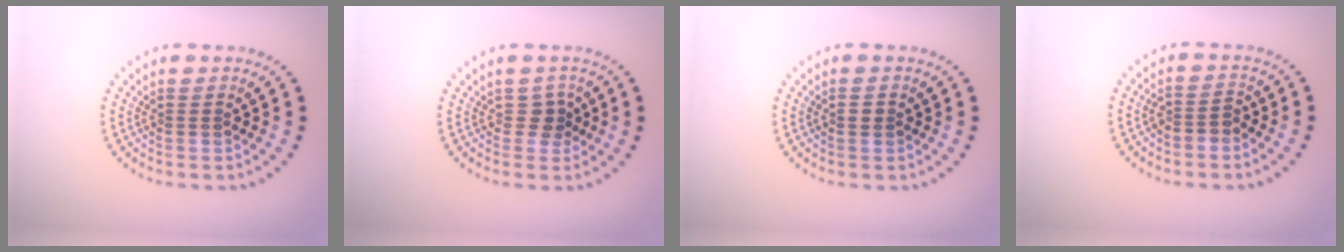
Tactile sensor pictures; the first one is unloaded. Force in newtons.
{"total": 1.3, "press": 1.0, "slide": 0.8}
{"total": 1.0, "press": 1.0, "slide": 0.1}
{"total": 1.6, "press": 1.3, "slide": 0.9}